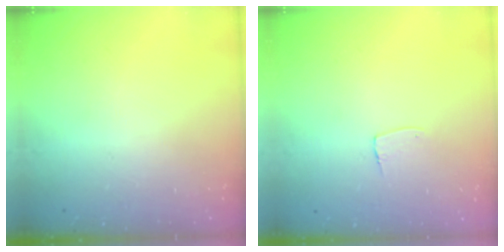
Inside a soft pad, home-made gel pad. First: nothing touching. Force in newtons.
{"total": 5.4, "press": 5.4, "slide": 0.3}